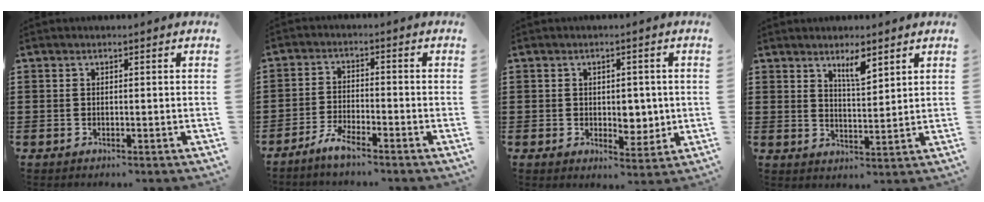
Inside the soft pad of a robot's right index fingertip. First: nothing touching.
{"total": 3.6, "force": [-3.3, 0.4, 1.5], "torque": [-0.041, 0.004, -0.068]}
{"total": 4.2, "force": [0.2, 3.2, 2.7], "torque": [-0.037, 0.001, -0.002]}
{"total": 4.3, "force": [3.1, 1.0, 2.8], "torque": [-0.045, -0.002, 0.051]}